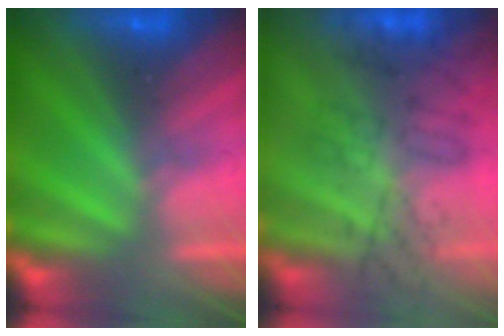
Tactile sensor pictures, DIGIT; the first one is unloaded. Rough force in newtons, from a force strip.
{"total": 3.8}